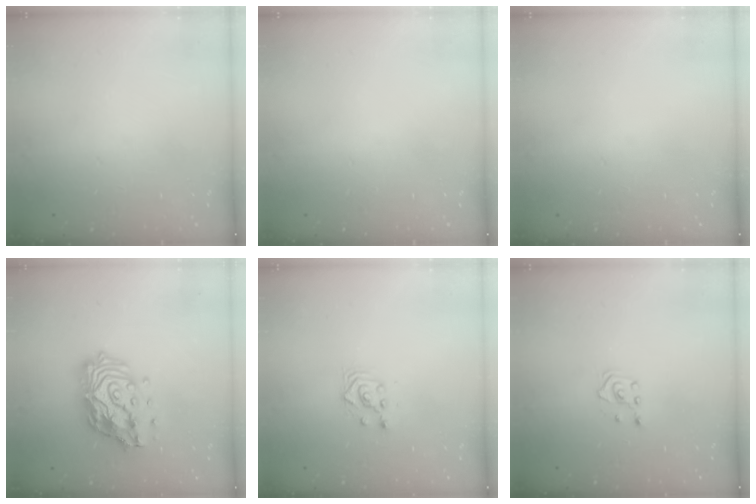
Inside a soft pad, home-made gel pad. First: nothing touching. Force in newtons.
{"total": 0.0}
{"total": 0.0}
{"total": 16.3, "press": 16.2, "slide": 1.6}
{"total": 3.0, "press": 3.0, "slide": 0.1}
{"total": 2.0, "press": 1.8, "slide": 0.9}